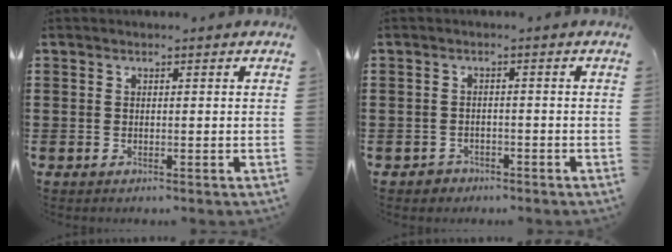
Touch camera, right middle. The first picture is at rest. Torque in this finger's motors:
{"motor_torque": [0.29, 0.18, 0.05, -0.01]}